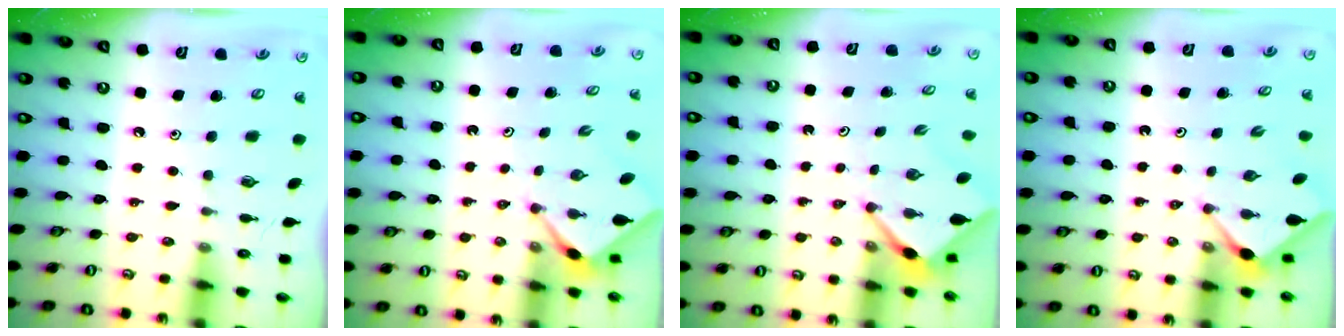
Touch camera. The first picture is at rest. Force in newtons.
{"total": 2.3, "press": 2.2, "slide": 0.3}
{"total": 2.8, "press": 2.8, "slide": 0.2}
{"total": 2.9, "press": 2.9, "slide": 0.4}